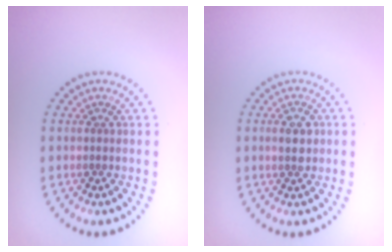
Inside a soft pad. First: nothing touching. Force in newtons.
{"total": 2.6, "press": 2.6, "slide": 0.2}